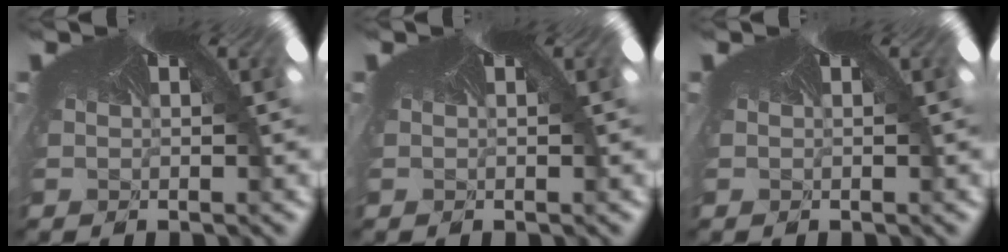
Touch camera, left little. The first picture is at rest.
{"total": 0.0}
{"total": 0.0}